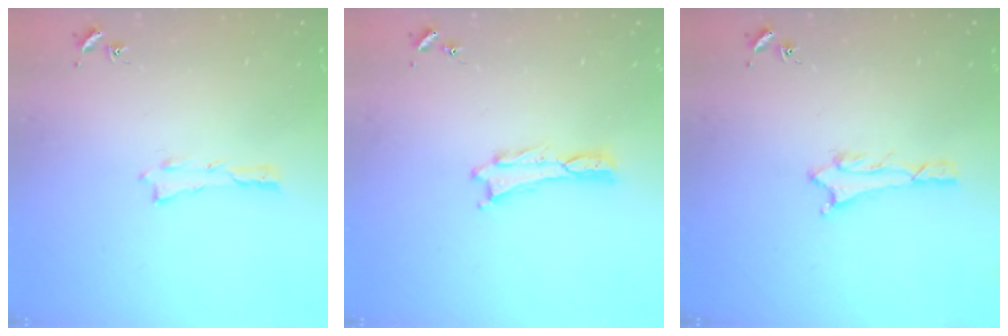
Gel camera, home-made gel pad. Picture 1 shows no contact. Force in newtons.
{"total": 0.0}
{"total": 1.1, "press": 1.1, "slide": 0.1}